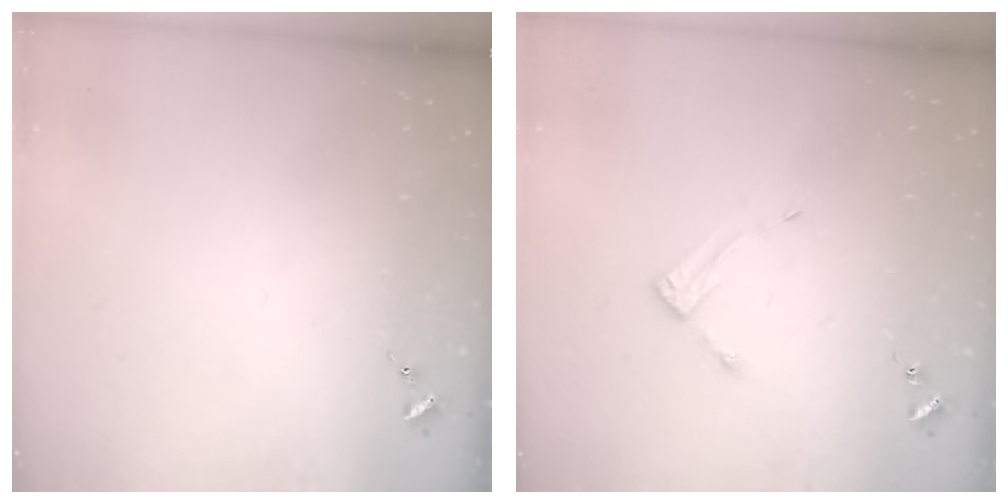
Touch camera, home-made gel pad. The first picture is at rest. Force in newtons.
{"total": 3.3, "press": 3.2, "slide": 0.3}